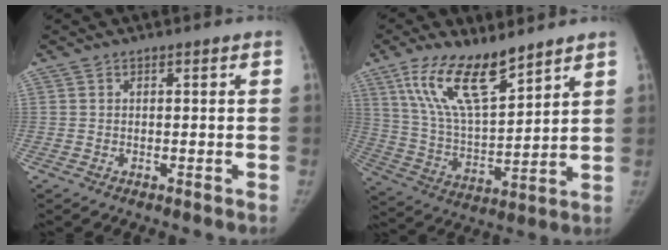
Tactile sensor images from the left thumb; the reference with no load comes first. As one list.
[{"total": 16.0, "force": [10.4, 5.6, 10.8], "torque": [-0.175, -0.053, 0.209]}]